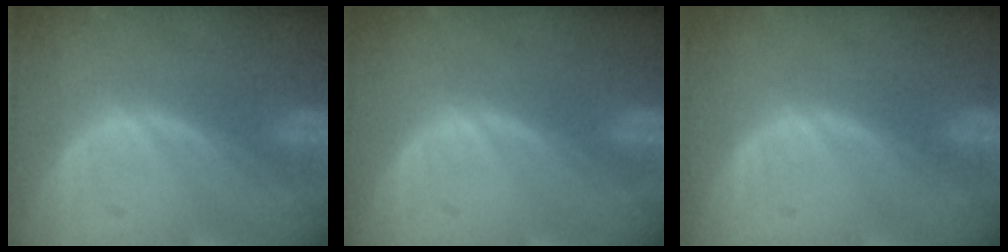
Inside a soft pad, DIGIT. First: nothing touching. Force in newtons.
{"total": 0.0}
{"total": 0.0}